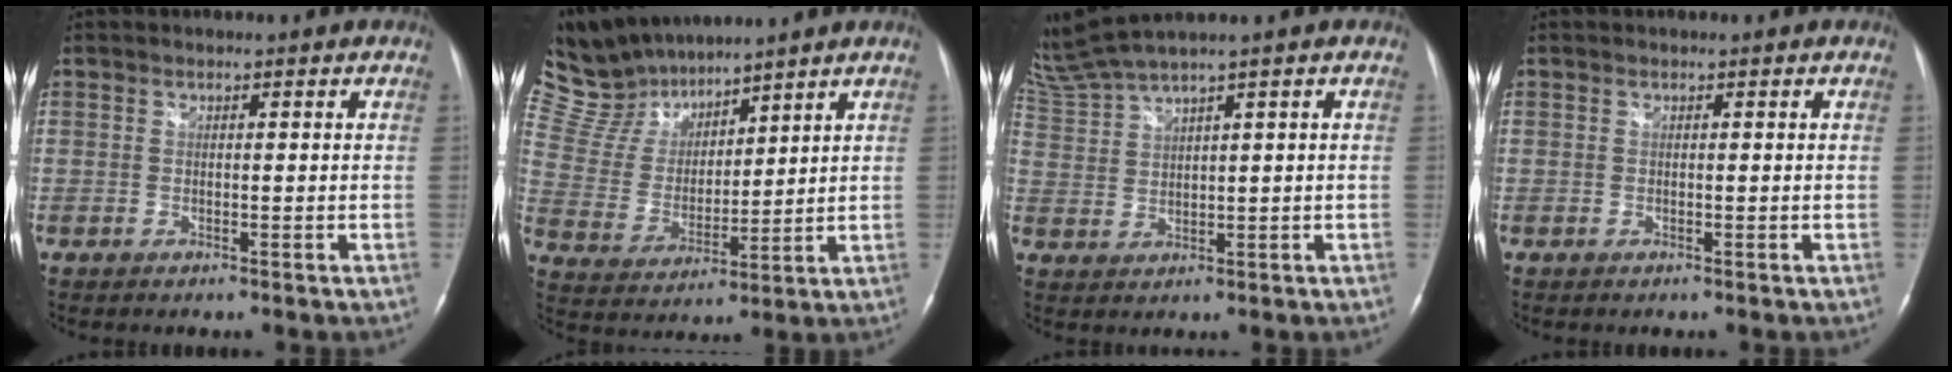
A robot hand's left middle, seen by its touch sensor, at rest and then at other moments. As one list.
[{"total": 11.1, "force": [10.4, 3.0, 2.3], "torque": [-0.070, 0.017, 0.217]}, {"total": 6.5, "force": [5.7, -1.4, 2.7], "torque": [-0.076, 0.012, 0.127]}, {"total": 0.0}]